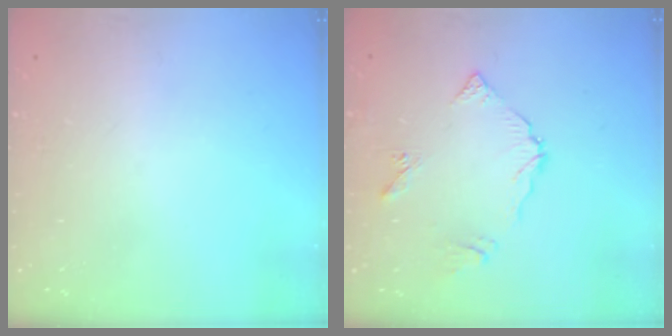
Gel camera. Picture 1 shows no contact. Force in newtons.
{"total": 6.3, "press": 6.2, "slide": 0.4}